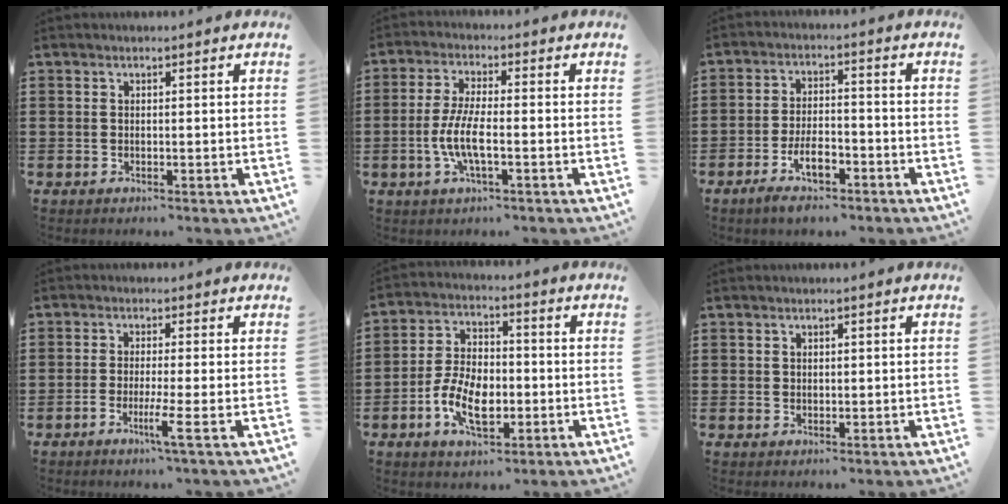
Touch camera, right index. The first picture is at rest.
{"total": 6.7, "force": [-2.1, 1.7, 6.2], "torque": [-0.139, -0.011, -0.047]}
{"total": 6.3, "force": [-3.6, 2.3, 4.6], "torque": [-0.093, 0.002, -0.068]}
{"total": 4.0, "force": [-1.9, -0.3, 3.5], "torque": [-0.066, -0.014, -0.035]}
{"total": 8.7, "force": [-2.7, 4.9, 6.7], "torque": [-0.150, 0.002, -0.054]}
{"total": 1.0, "force": [0.5, 0.8, 0.1], "torque": [-0.004, 0.006, 0.010]}